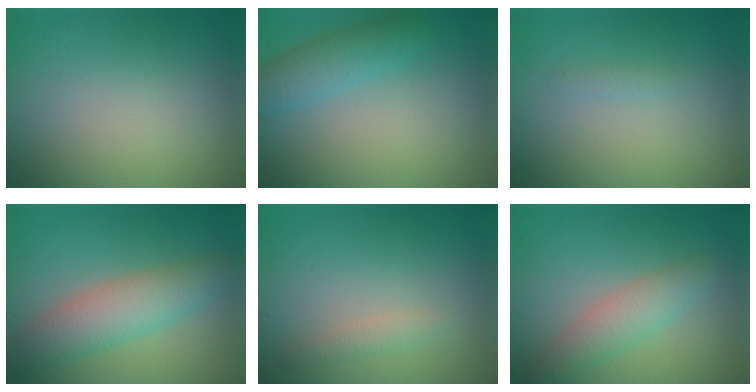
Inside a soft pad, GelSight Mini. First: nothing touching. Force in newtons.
{"total": 3.2, "press": 3.2, "slide": 0.1}
{"total": 0.6, "press": 0.6, "slide": 0.1}
{"total": 4.8, "press": 4.8, "slide": 0.1}
{"total": 1.1, "press": 1.1, "slide": 0.0}
{"total": 3.0, "press": 2.9, "slide": 0.2}